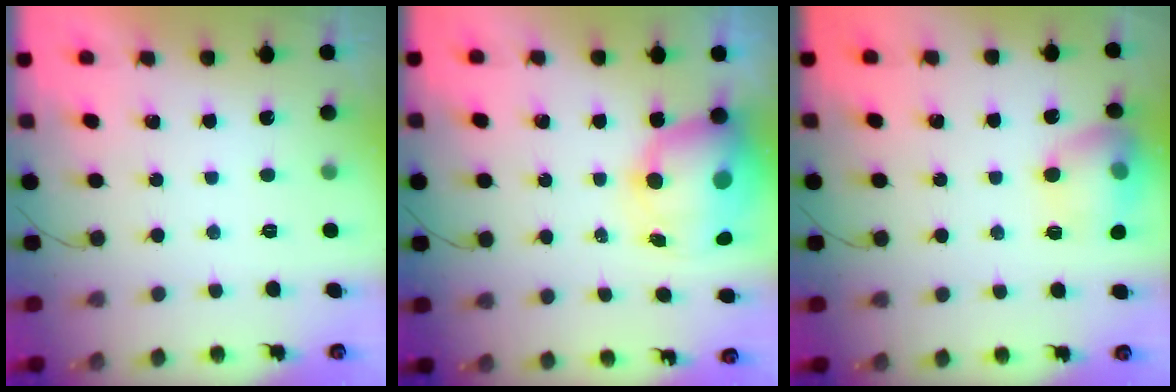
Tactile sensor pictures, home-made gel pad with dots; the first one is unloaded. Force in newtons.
{"total": 13.2, "press": 12.8, "slide": 3.4}
{"total": 13.7, "press": 13.7, "slide": 1.2}